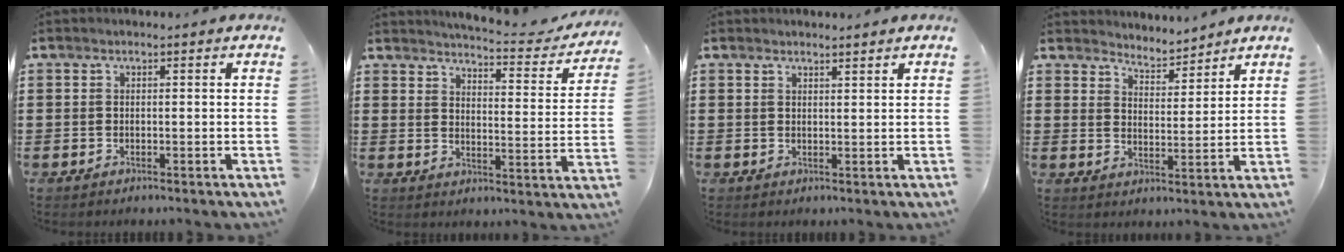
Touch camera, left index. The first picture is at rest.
{"total": 4.1, "force": [3.9, -0.1, 1.2], "torque": [-0.039, -0.034, 0.061]}
{"total": 1.6, "force": [1.5, 0.1, 0.2], "torque": [-0.008, 0.002, 0.030]}
{"total": 4.0, "force": [3.9, 0.4, -0.5], "torque": [-0.010, -0.021, 0.069]}